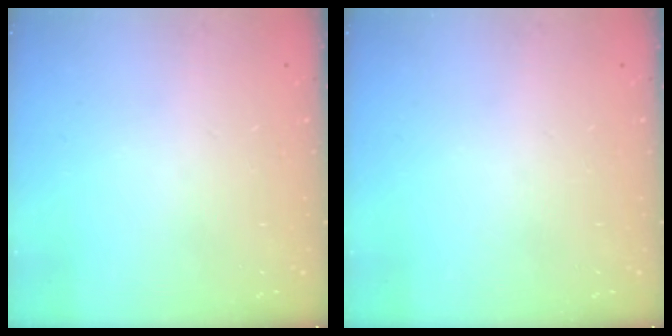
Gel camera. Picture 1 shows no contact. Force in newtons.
{"total": 0.0}